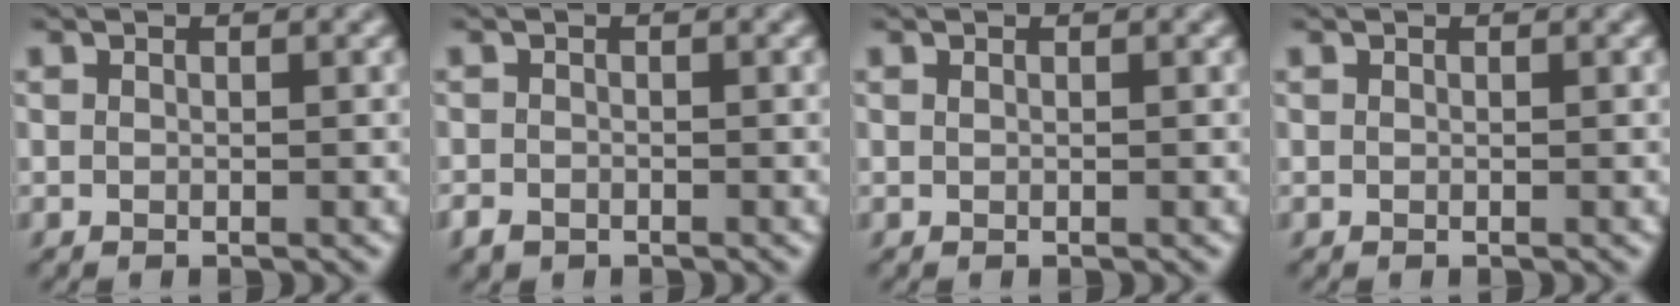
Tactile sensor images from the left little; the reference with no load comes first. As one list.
[{"total": 1.2, "force": [-0.8, 0.9, 0.3], "torque": [-0.004, -0.003, -0.019]}, {"total": 0.0}, {"total": 0.0}]